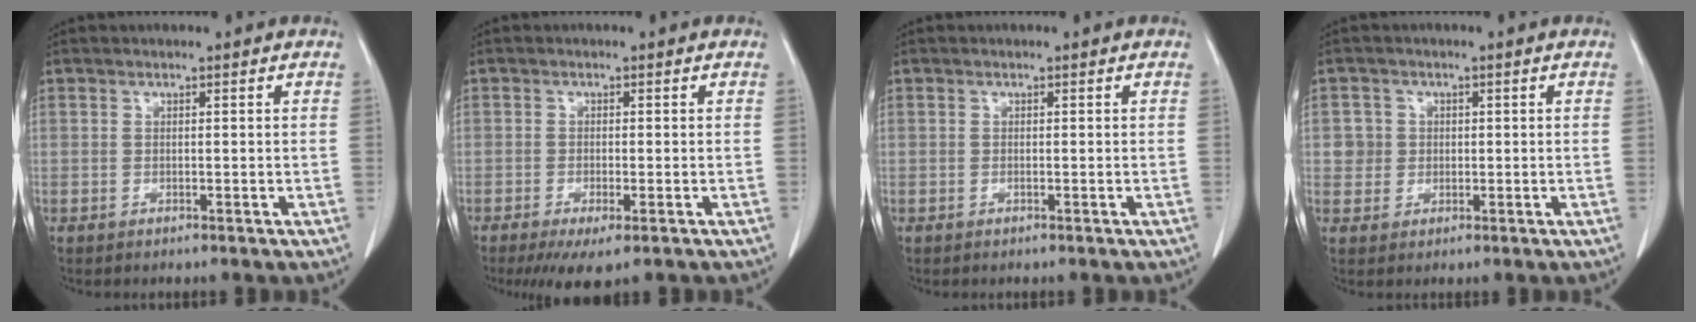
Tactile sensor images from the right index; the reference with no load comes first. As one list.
[{"total": 4.8, "force": [-2.9, 0.9, 3.7], "torque": [-0.057, -0.014, -0.044]}, {"total": 0.0}, {"total": 2.9, "force": [0.3, 2.9, 0.1], "torque": [0.009, 0.007, 0.005]}]